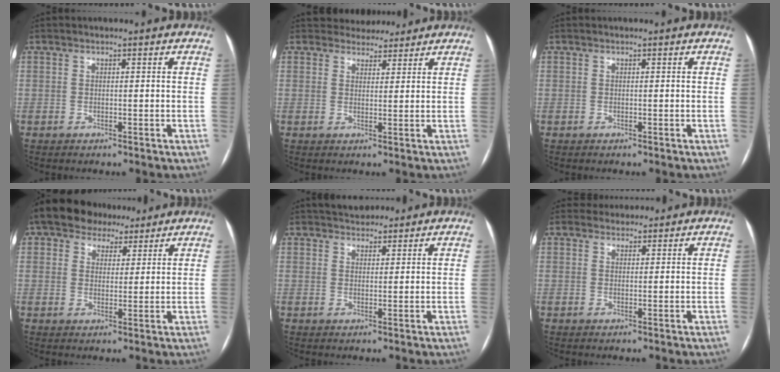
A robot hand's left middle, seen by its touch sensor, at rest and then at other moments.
{"total": 4.7, "force": [4.3, 1.9, 0.0], "torque": [0.007, 0.007, 0.057]}
{"total": 0.0}
{"total": 8.1, "force": [6.2, 4.9, 2.0], "torque": [-0.028, 0.027, 0.095]}
{"total": 4.5, "force": [4.0, 1.8, 1.0], "torque": [-0.009, 0.021, 0.062]}
{"total": 2.3, "force": [2.0, 0.9, -0.4], "torque": [0.011, 0.016, 0.029]}